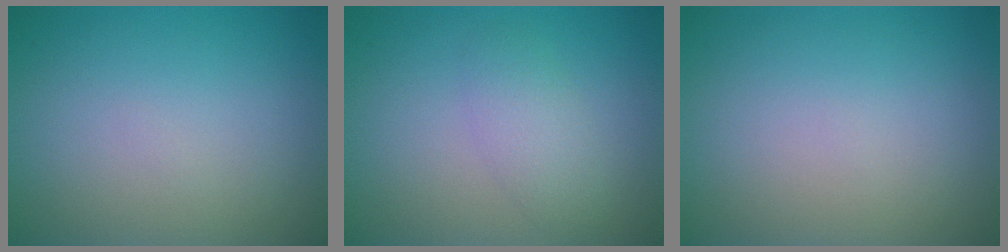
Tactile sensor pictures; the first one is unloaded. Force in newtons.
{"total": 2.3, "press": 2.3, "slide": 0.1}
{"total": 0.0}